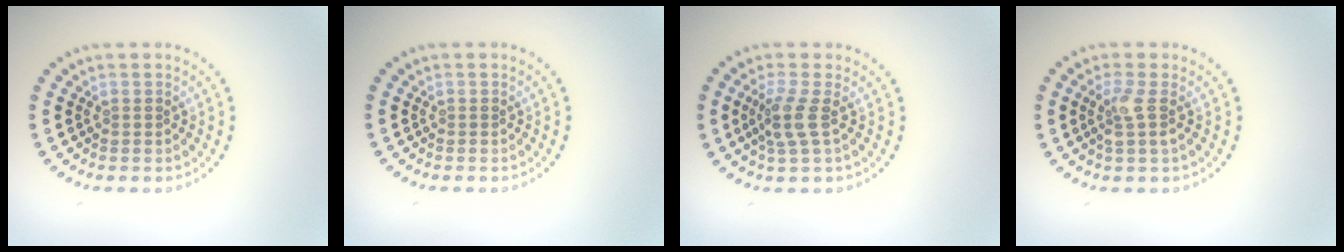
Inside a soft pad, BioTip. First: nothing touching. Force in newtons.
{"total": 0.0}
{"total": 2.3, "press": 1.9, "slide": 1.4}
{"total": 2.0, "press": 1.6, "slide": 1.2}